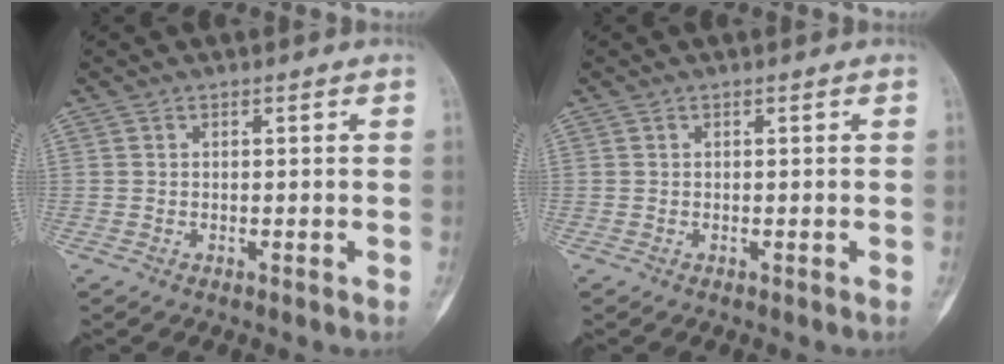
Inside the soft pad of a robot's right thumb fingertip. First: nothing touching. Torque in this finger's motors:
{"motor_torque": [0.07, 0.07, 0.12, -0.12, 0.00]}